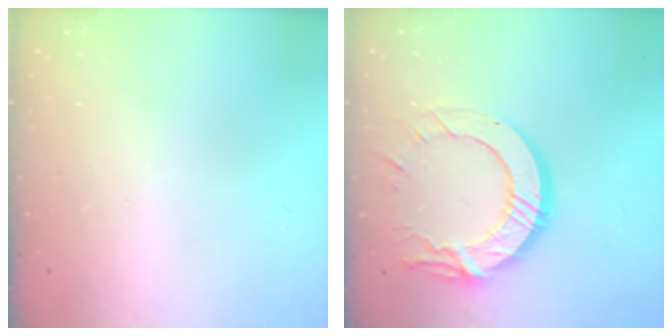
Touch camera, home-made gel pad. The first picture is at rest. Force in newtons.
{"total": 15.0, "press": 14.9, "slide": 1.5}